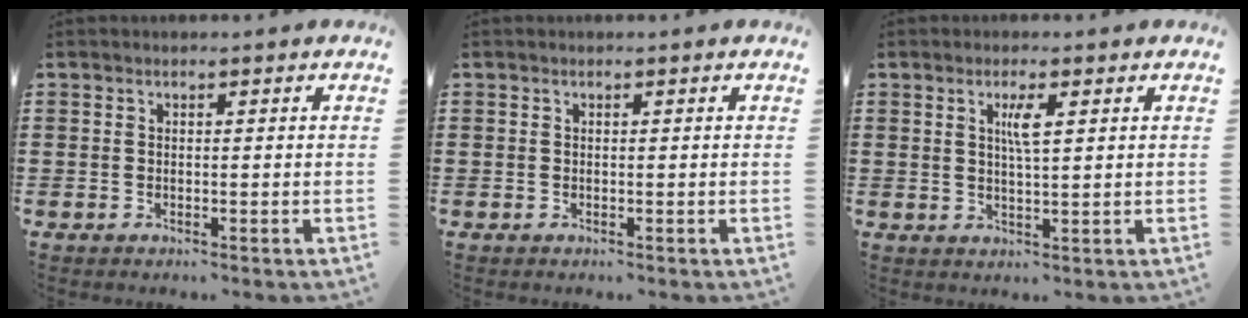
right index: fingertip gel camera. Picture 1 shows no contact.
{"total": 0.0}
{"total": 3.0, "force": [1.0, 0.5, 2.7], "torque": [-0.057, 0.003, 0.015]}